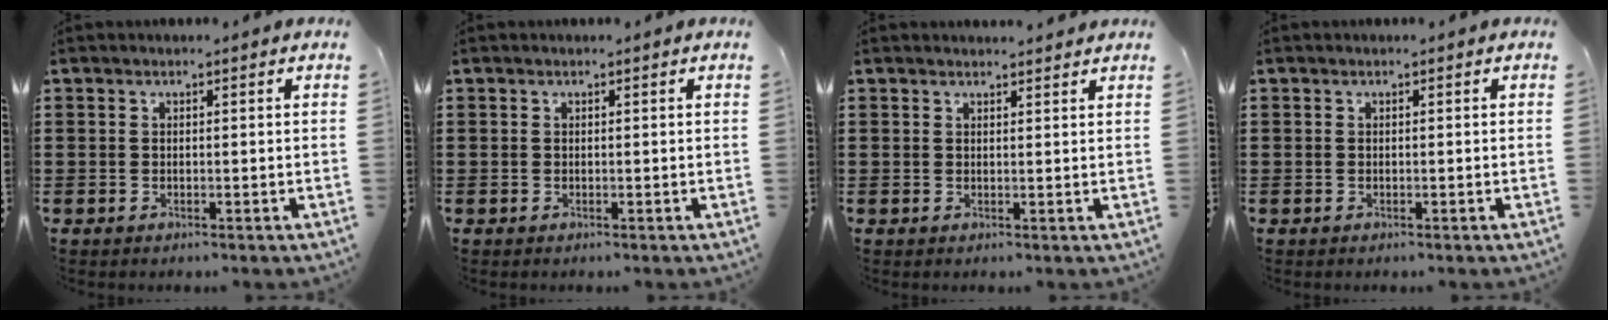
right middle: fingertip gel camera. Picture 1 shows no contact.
{"total": 0.0}
{"total": 1.1, "force": [1.1, 0.0, 0.2], "torque": [0.002, -0.005, 0.019]}
{"total": 0.0}